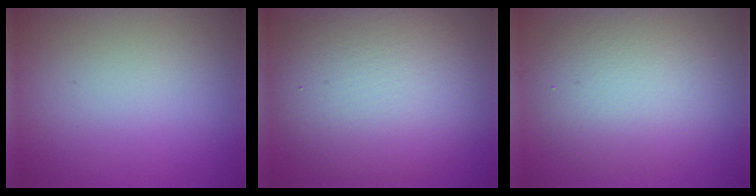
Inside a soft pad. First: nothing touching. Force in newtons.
{"total": 10.3, "press": 10.3, "slide": 0.4}
{"total": 6.7, "press": 6.7, "slide": 0.4}